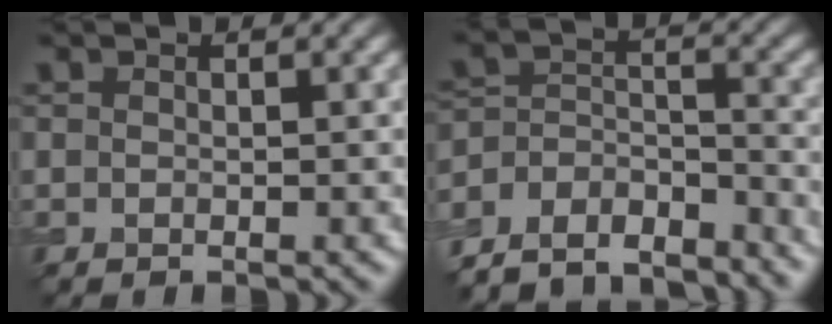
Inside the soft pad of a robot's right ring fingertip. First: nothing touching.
{"total": 9.8, "force": [-8.7, 3.9, 2.4], "torque": [-0.042, 0.007, -0.136]}